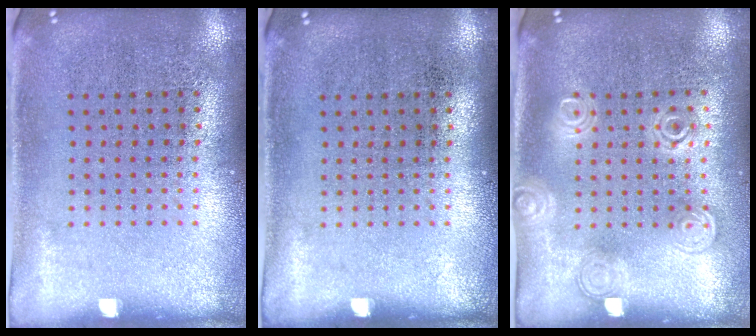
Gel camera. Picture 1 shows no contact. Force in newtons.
{"total": 0.0}
{"total": 1.4, "press": 1.3, "slide": 0.4}